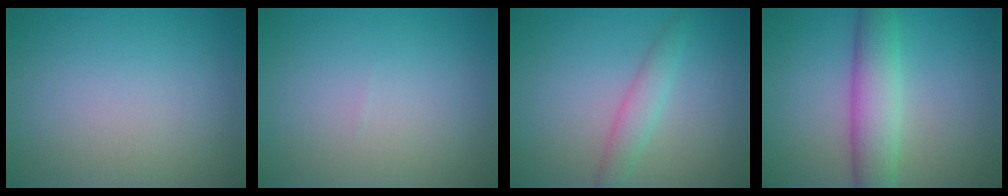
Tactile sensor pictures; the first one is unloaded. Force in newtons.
{"total": 0.0}
{"total": 2.3, "press": 2.3, "slide": 0.0}
{"total": 5.3, "press": 5.3, "slide": 0.2}